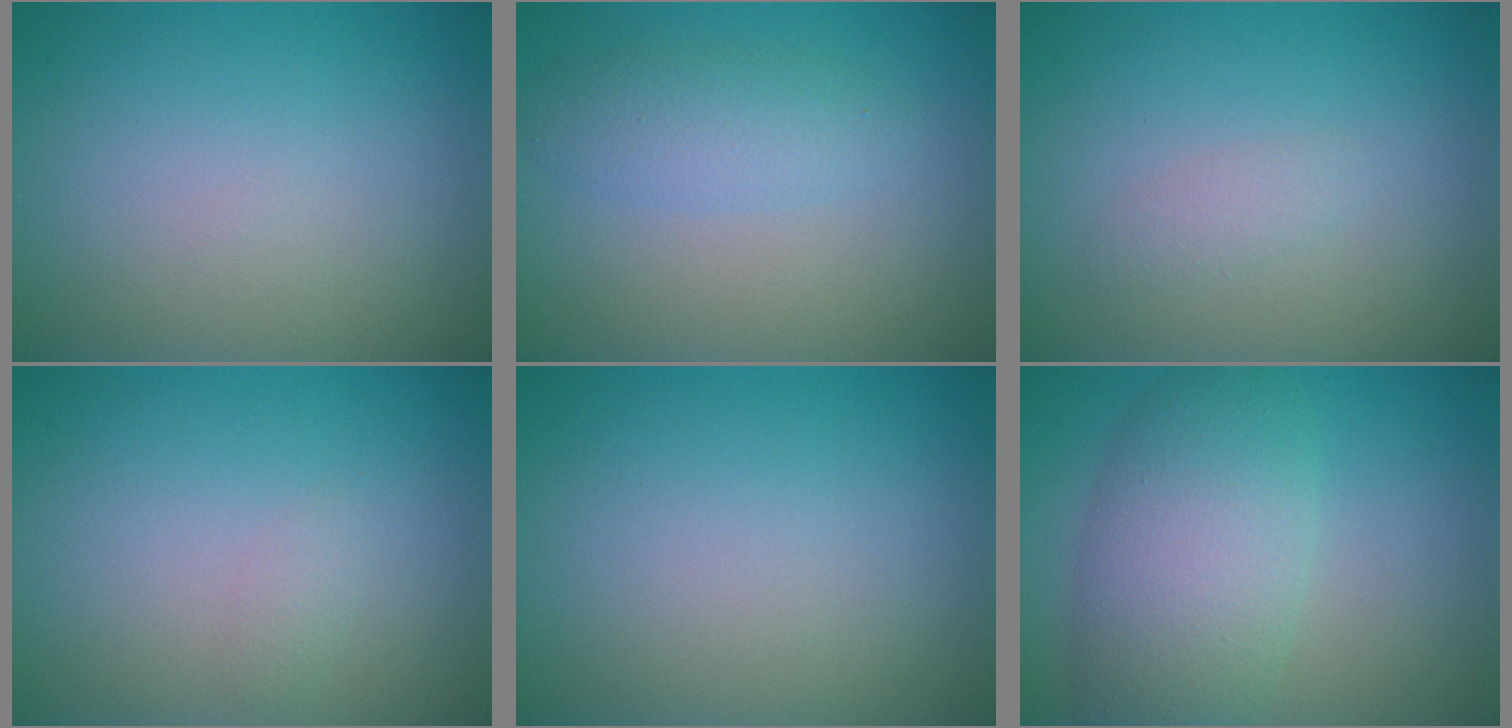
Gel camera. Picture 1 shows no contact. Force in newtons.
{"total": 2.4, "press": 2.4, "slide": 0.3}
{"total": 1.0, "press": 1.0, "slide": 0.1}
{"total": 0.7, "press": 0.7, "slide": 0.1}
{"total": 0.0}
{"total": 6.8, "press": 6.8, "slide": 0.2}